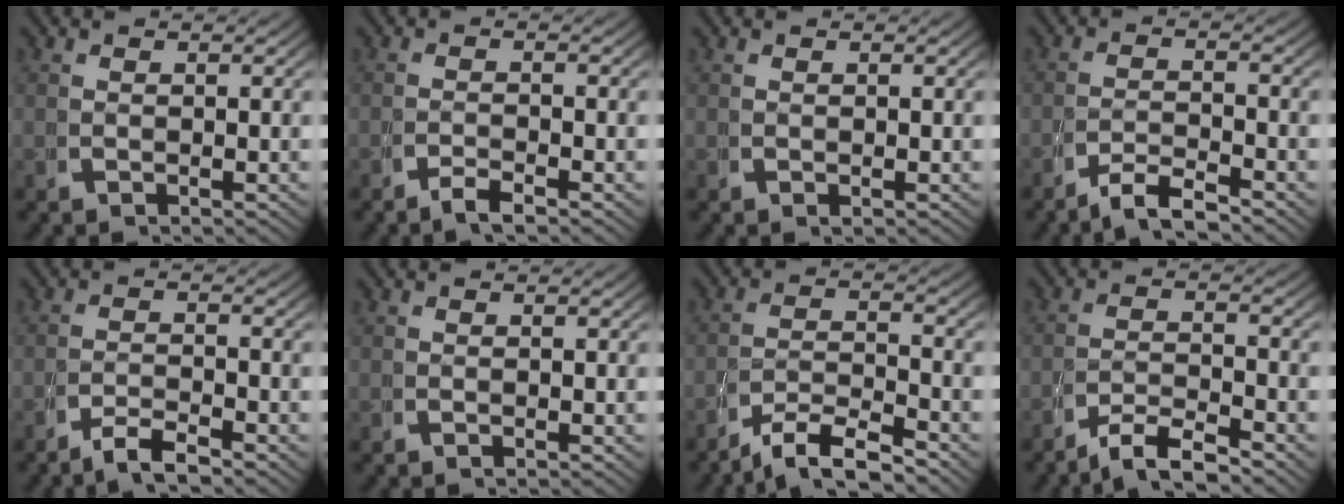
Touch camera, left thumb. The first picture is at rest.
{"total": 1.6, "force": [-1.5, 0.2, 0.7], "torque": [-0.009, 0.000, -0.033]}
{"total": 0.0}
{"total": 3.3, "force": [-2.8, 1.0, 1.5], "torque": [-0.014, -0.001, -0.054]}
{"total": 2.6, "force": [-2.3, 0.6, 1.0], "torque": [-0.010, 0.000, -0.048]}
{"total": 0.0}
{"total": 5.0, "force": [-3.0, 2.7, 3.0], "torque": [-0.048, -0.010, -0.052]}
{"total": 3.7, "force": [-2.7, 1.6, 2.1], "torque": [-0.023, -0.002, -0.051]}